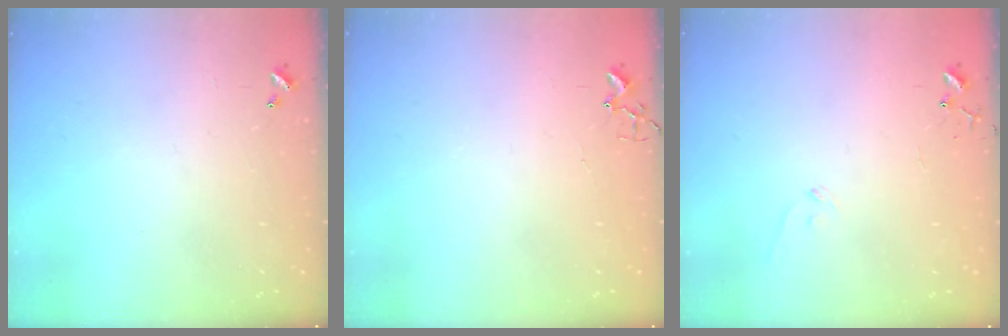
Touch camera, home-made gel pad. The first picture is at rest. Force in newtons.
{"total": 2.4, "press": 2.4, "slide": 0.3}
{"total": 6.6, "press": 6.5, "slide": 0.6}